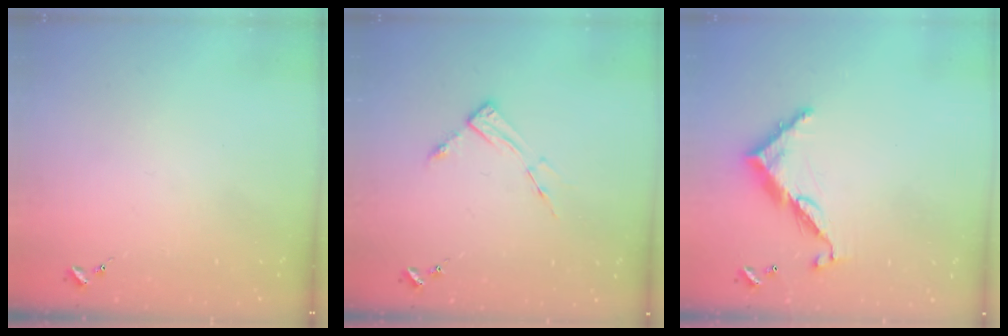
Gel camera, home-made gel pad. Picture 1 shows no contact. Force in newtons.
{"total": 6.2, "press": 6.2, "slide": 0.4}
{"total": 9.7, "press": 9.7, "slide": 0.4}